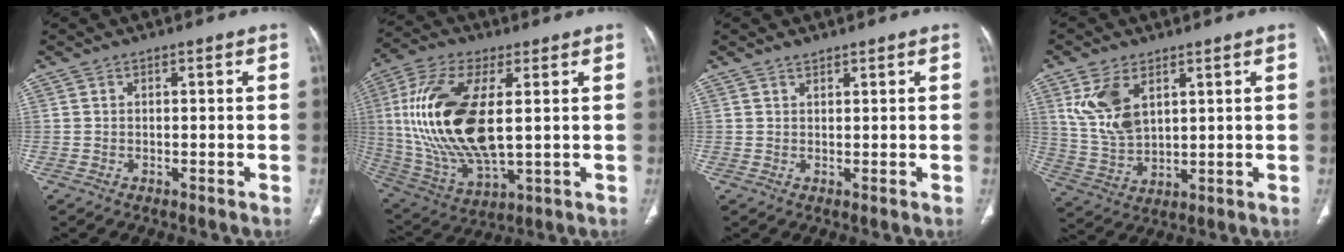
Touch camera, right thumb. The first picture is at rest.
{"total": 21.9, "force": [2.4, 9.7, 19.5], "torque": [-0.415, -0.017, 0.054]}
{"total": 1.2, "force": [1.1, 0.5, 0.2], "torque": [0.001, -0.009, 0.016]}
{"total": 10.1, "force": [4.4, 5.7, 7.2], "torque": [-0.138, -0.014, 0.100]}